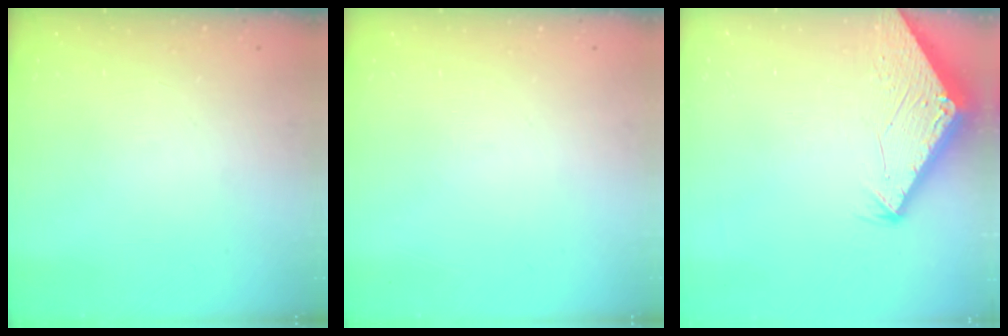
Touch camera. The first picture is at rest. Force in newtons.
{"total": 0.0}
{"total": 2.8, "press": 2.8, "slide": 0.1}